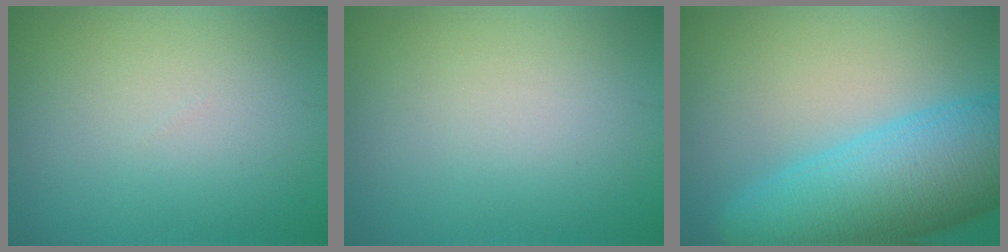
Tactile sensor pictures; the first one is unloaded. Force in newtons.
{"total": 0.0}
{"total": 11.9, "press": 11.9, "slide": 0.6}